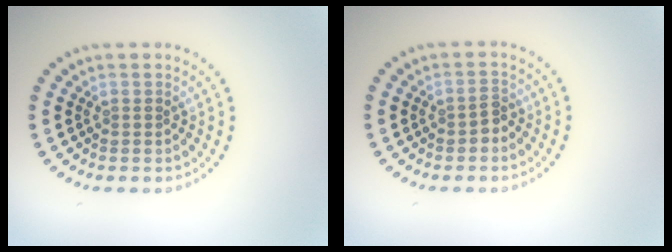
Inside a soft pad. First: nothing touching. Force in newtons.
{"total": 1.2, "press": 1.1, "slide": 0.4}